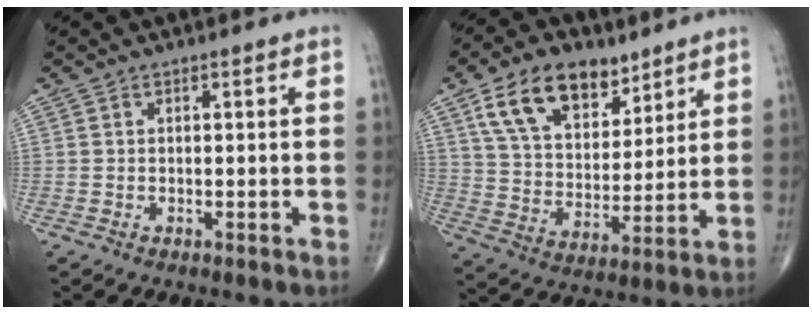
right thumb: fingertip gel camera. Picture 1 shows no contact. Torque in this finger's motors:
{"motor_torque": [-1.11, 2.23, 1.30, 1.19, 0.12]}